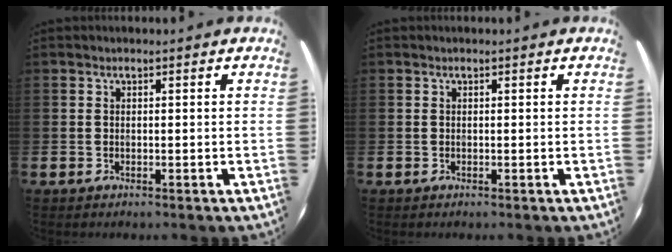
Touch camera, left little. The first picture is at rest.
{"total": 0.0}